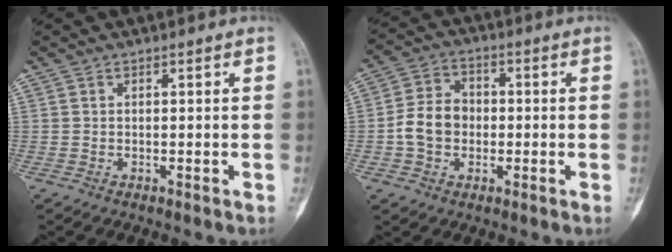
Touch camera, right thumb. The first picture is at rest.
{"total": 8.2, "force": [-1.1, 6.6, 4.8], "torque": [-0.073, 0.023, -0.030]}